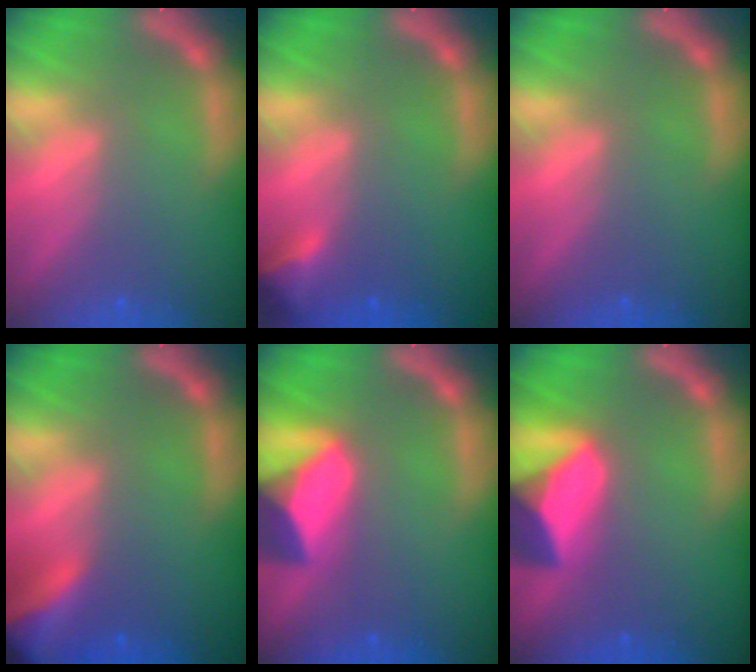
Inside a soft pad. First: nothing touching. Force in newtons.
{"total": 2.4}
{"total": 0.0}
{"total": 7.9}
{"total": 8.4}
{"total": 8.9}